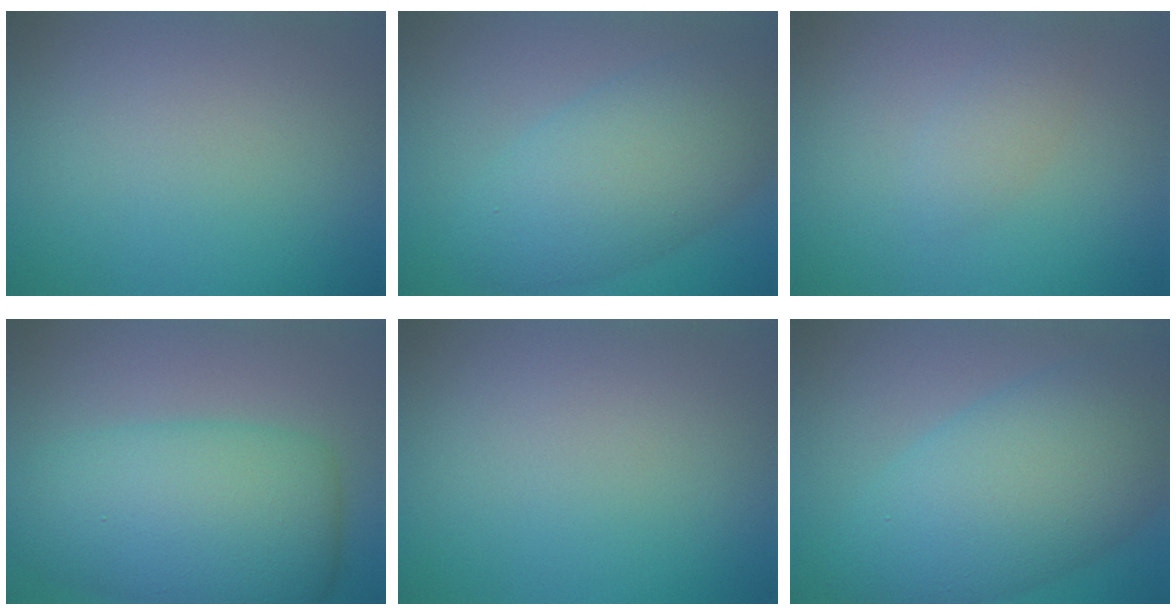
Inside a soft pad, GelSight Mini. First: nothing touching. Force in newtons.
{"total": 7.3, "press": 7.3, "slide": 0.2}
{"total": 1.5, "press": 1.5, "slide": 0.0}
{"total": 9.3, "press": 9.3, "slide": 0.1}
{"total": 0.0}
{"total": 10.0, "press": 10.0, "slide": 0.4}